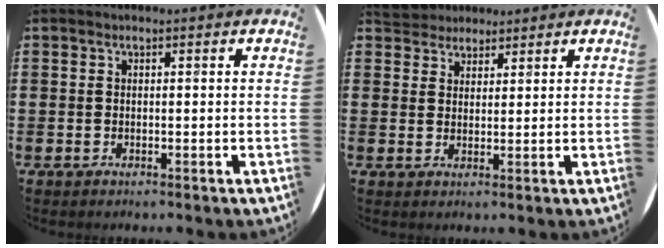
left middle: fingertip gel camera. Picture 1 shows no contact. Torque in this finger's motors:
{"motor_torque": [0.50, -0.47, -0.01, 0.00]}